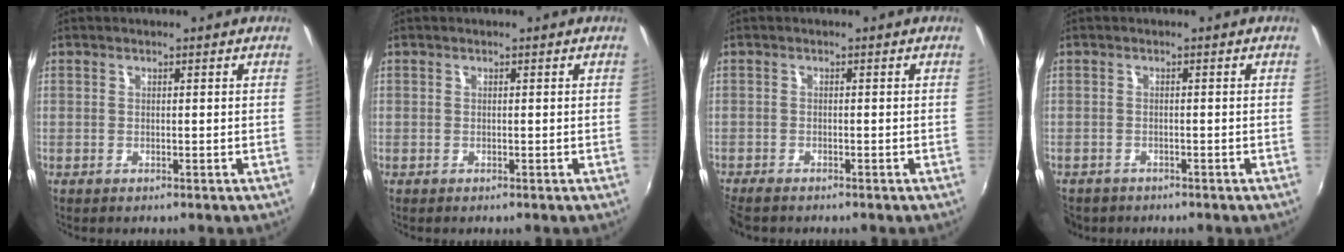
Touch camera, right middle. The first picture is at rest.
{"total": 0.0}
{"total": 3.2, "force": [-2.8, 0.7, 1.4], "torque": [-0.035, -0.018, -0.055]}
{"total": 4.0, "force": [-3.0, 2.3, 1.1], "torque": [-0.037, -0.013, -0.050]}